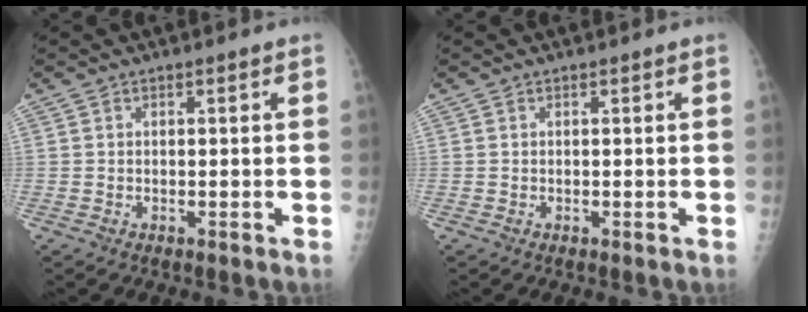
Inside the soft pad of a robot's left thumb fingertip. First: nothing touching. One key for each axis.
{"total": 0.0}